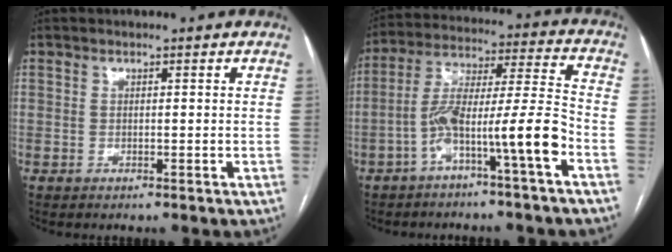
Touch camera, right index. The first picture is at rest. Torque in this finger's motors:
{"motor_torque": [1.58, -0.55, 0.64, 0.21]}